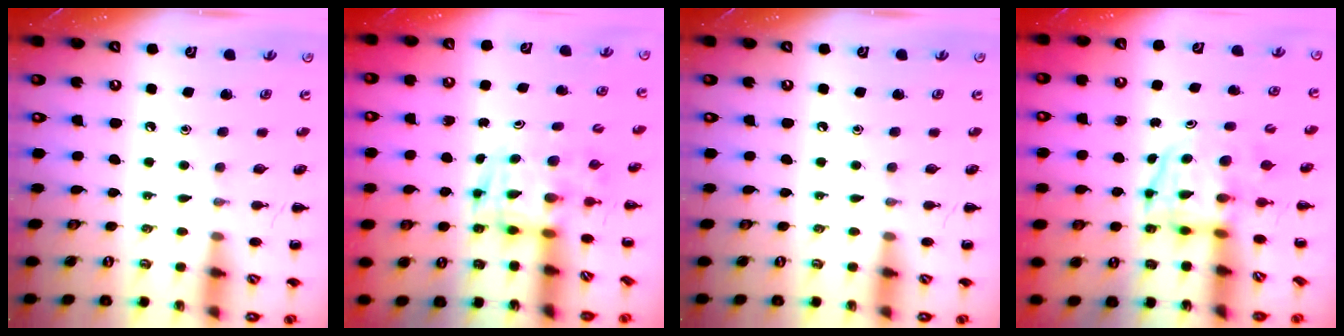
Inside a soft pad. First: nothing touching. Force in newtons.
{"total": 3.6, "press": 3.5, "slide": 0.6}
{"total": 0.0}
{"total": 4.0, "press": 3.9, "slide": 0.6}